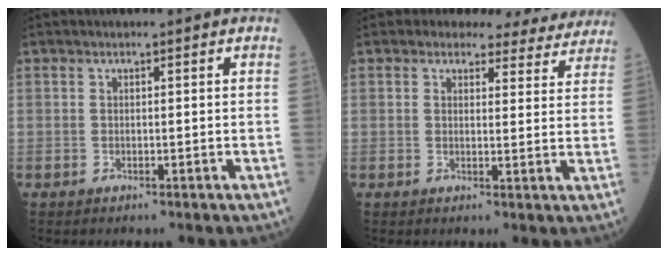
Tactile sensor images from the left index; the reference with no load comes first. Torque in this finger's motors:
{"motor_torque": [1.09, -1.05, 0.51, 0.03]}